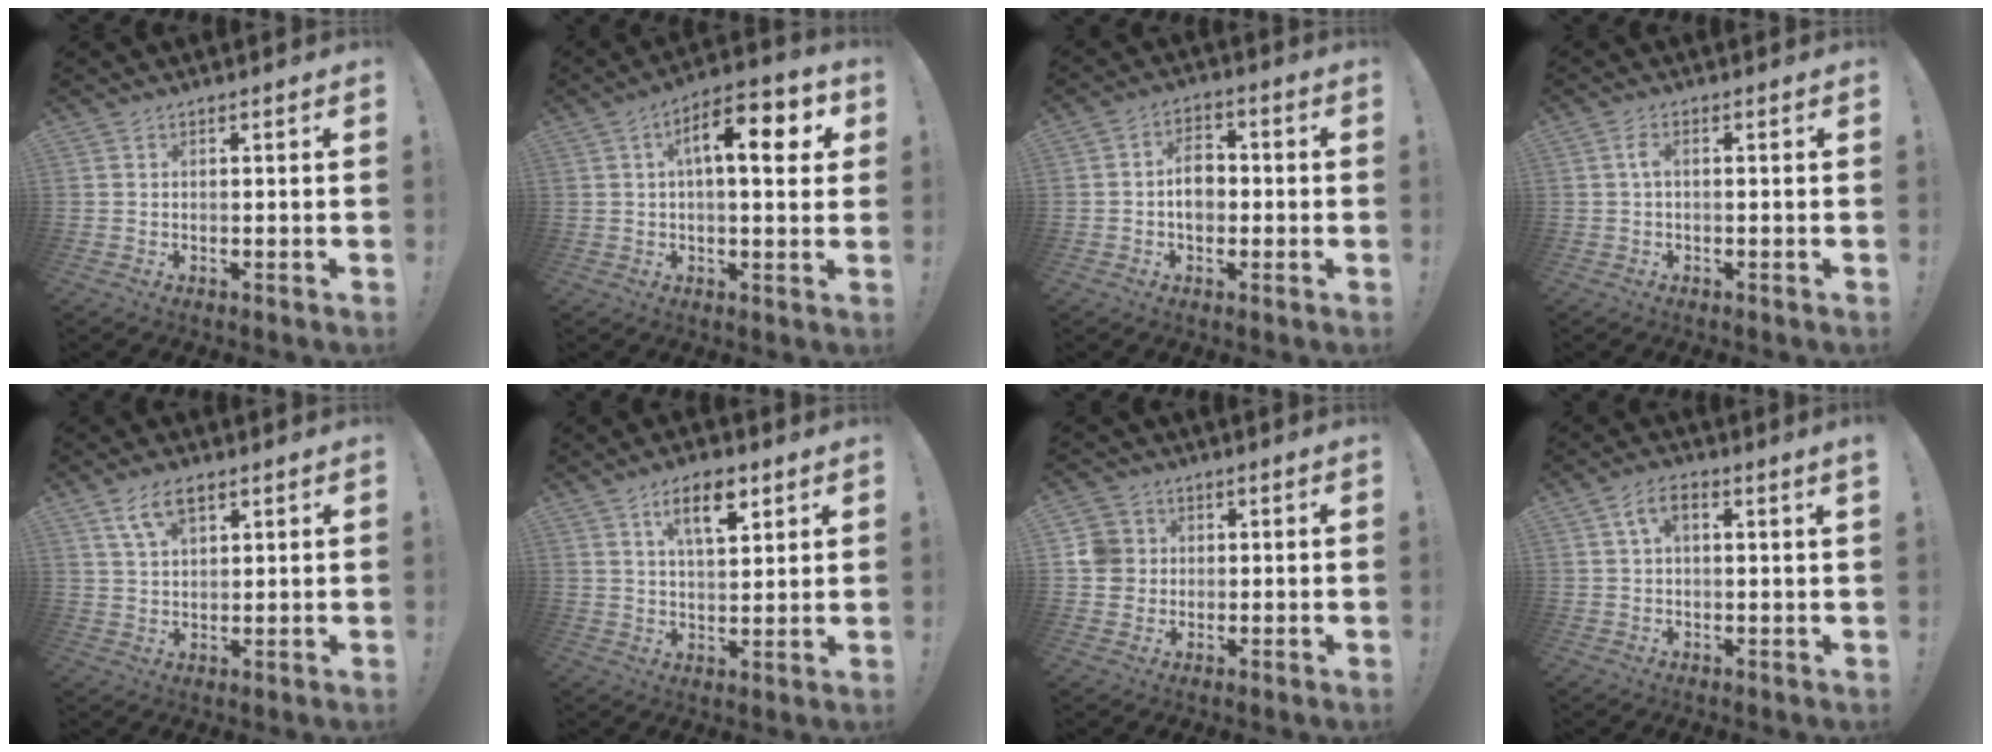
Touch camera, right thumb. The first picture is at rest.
{"total": 12.8, "force": [3.3, 4.7, 11.4], "torque": [-0.163, -0.005, 0.048]}
{"total": 7.5, "force": [-0.8, 5.6, 4.9], "torque": [-0.080, 0.014, -0.013]}
{"total": 2.8, "force": [0.0, 0.8, 2.7], "torque": [-0.061, 0.004, -0.003]}
{"total": 6.2, "force": [3.4, 3.1, 4.2], "torque": [-0.073, -0.003, 0.062]}
{"total": 10.0, "force": [5.3, 4.3, 7.4], "torque": [-0.103, -0.018, 0.090]}
{"total": 7.0, "force": [0.9, 6.6, 2.2], "torque": [-0.043, 0.003, 0.020]}
{"total": 4.8, "force": [1.7, 1.5, 4.2], "torque": [-0.078, 0.004, 0.030]}